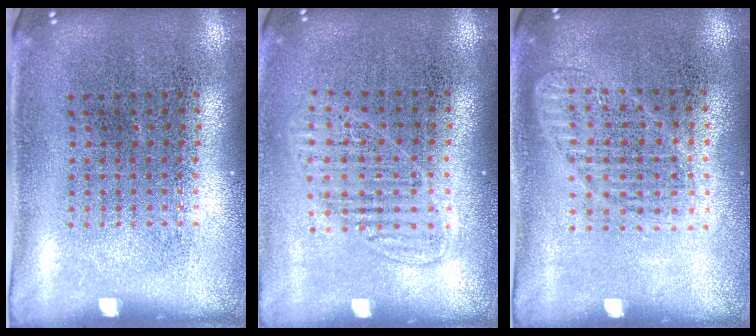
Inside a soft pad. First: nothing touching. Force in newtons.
{"total": 1.3, "press": 1.1, "slide": 0.6}
{"total": 1.3, "press": 1.2, "slide": 0.3}